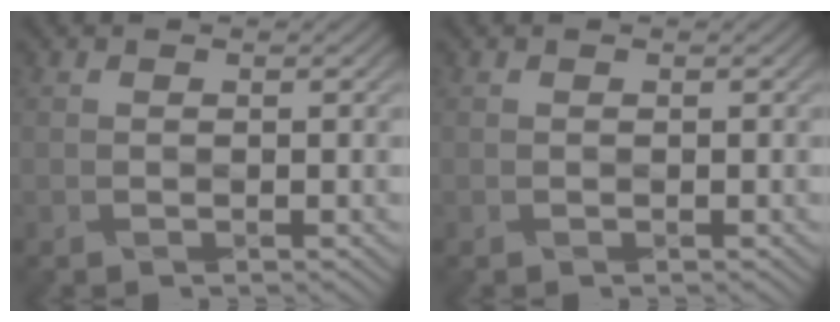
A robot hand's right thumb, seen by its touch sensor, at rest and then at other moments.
{"total": 0.0}